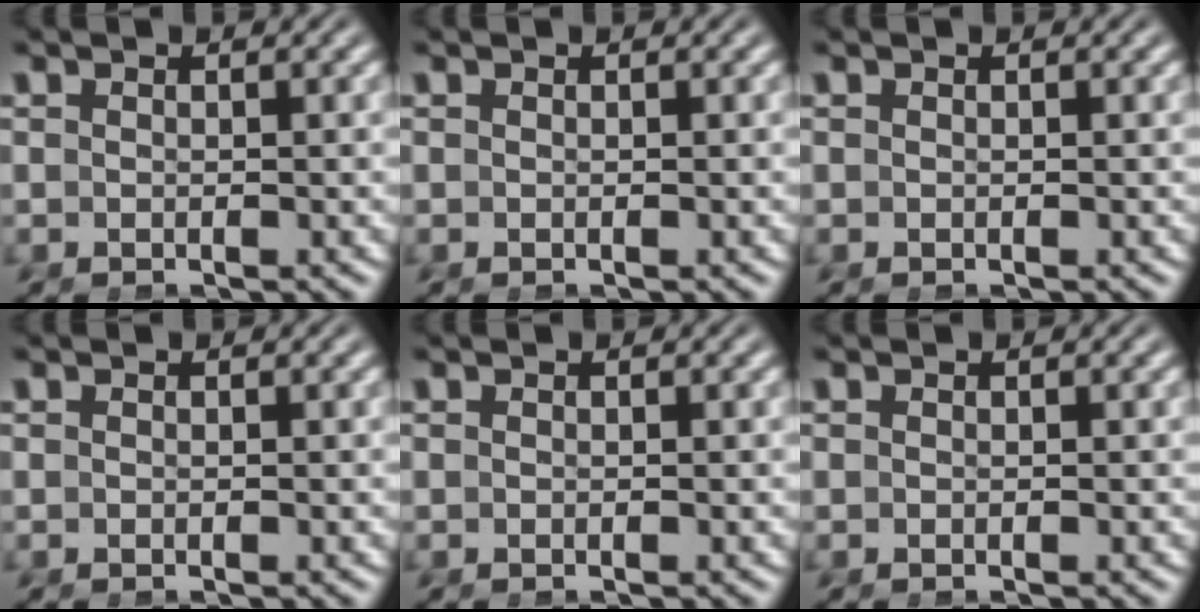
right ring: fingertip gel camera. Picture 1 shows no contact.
{"total": 0.0}
{"total": 0.0}
{"total": 0.0}
{"total": 0.0}
{"total": 0.0}